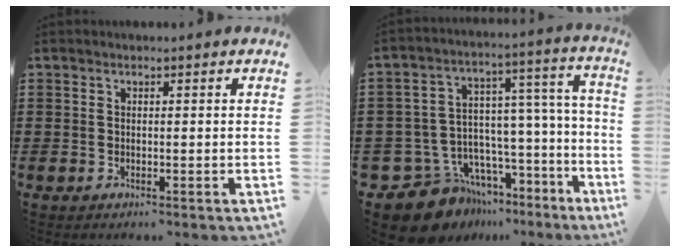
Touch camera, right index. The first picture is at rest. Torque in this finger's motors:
{"motor_torque": [0.53, -0.20, 0.23, 0.05]}